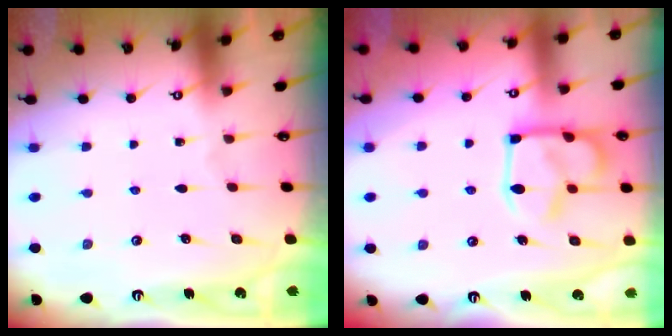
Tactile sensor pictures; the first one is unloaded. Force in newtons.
{"total": 16.1, "press": 16.0, "slide": 1.3}